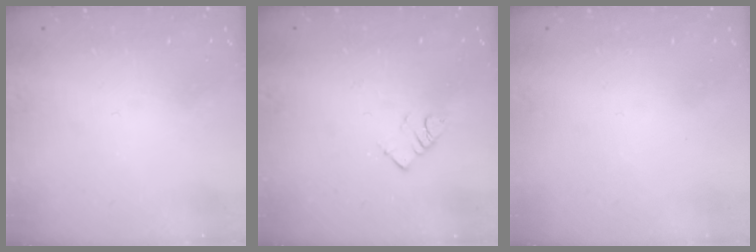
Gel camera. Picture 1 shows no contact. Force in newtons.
{"total": 3.6, "press": 3.6, "slide": 0.4}
{"total": 1.6, "press": 1.6, "slide": 0.1}